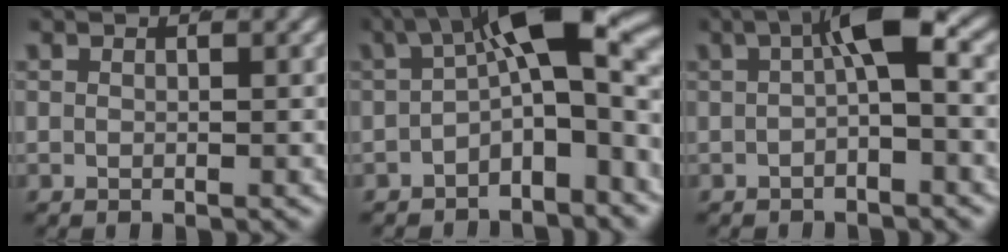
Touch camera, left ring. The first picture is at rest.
{"total": 8.2, "force": [0.1, 2.7, 7.8], "torque": [-0.106, -0.006, 0.009]}
{"total": 4.2, "force": [0.4, 0.6, 4.1], "torque": [-0.067, 0.003, 0.007]}